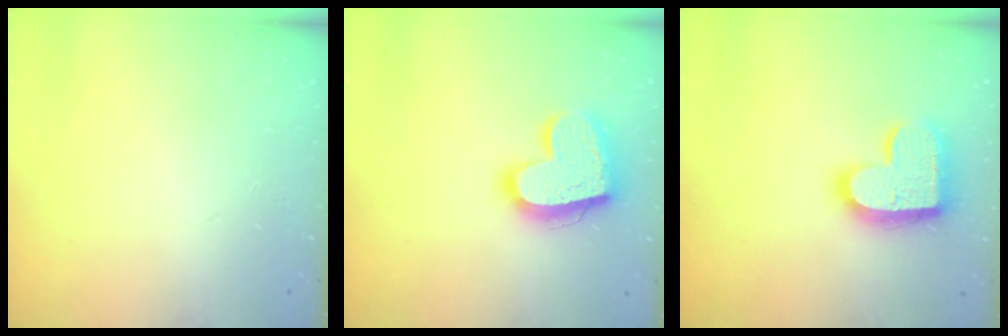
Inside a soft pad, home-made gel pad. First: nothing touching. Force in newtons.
{"total": 20.2, "press": 20.2, "slide": 1.5}
{"total": 17.6, "press": 17.5, "slide": 1.0}